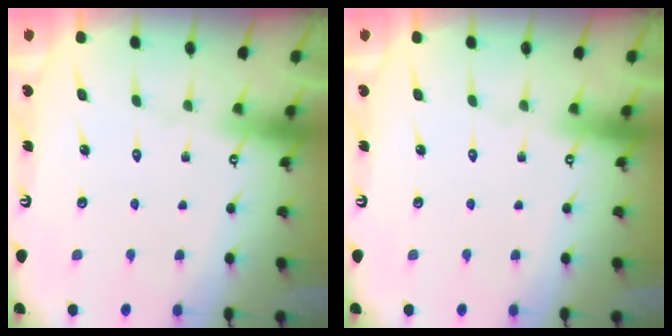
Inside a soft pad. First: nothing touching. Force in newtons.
{"total": 0.0}